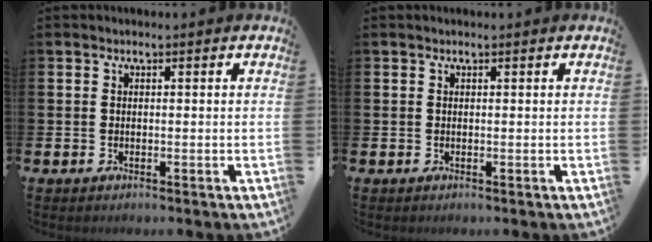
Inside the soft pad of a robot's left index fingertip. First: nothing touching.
{"total": 0.0}